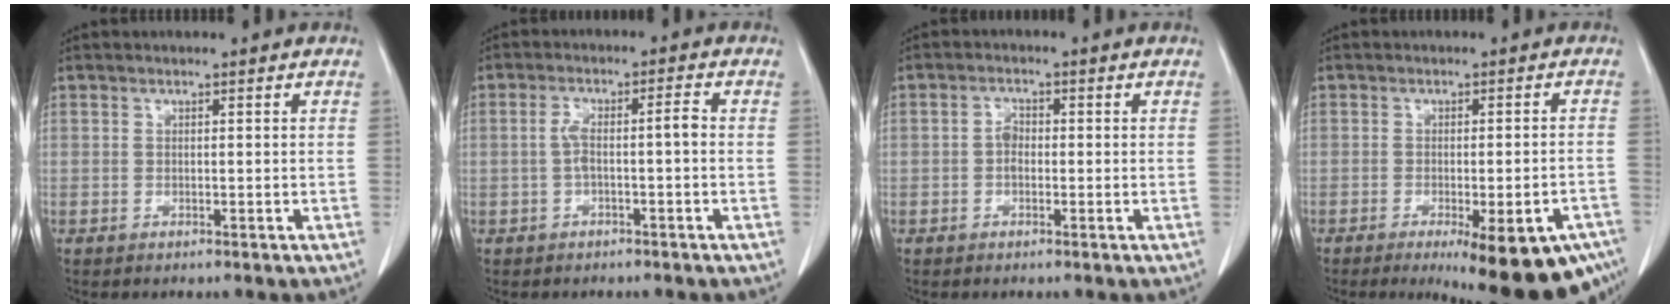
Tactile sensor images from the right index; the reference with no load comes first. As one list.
[{"total": 4.1, "force": [-0.6, 0.6, 4.0], "torque": [-0.079, 0.021, -0.006]}, {"total": 2.0, "force": [-0.3, 1.3, 1.5], "torque": [-0.022, 0.006, -0.009]}, {"total": 16.3, "force": [-10.5, 3.8, 11.9], "torque": [-0.085, -0.009, -0.126]}]